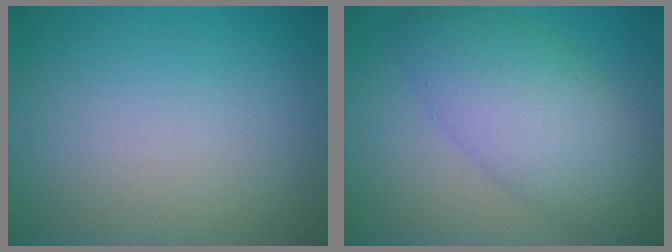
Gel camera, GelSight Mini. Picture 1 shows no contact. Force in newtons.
{"total": 7.2, "press": 7.2, "slide": 0.1}